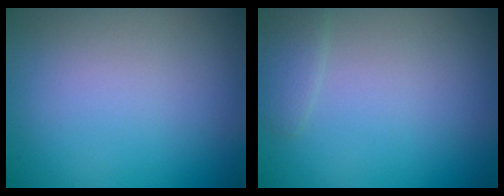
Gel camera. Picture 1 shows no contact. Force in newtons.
{"total": 1.0, "press": 1.0, "slide": 0.2}